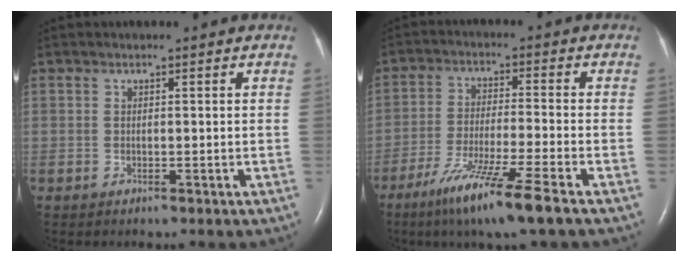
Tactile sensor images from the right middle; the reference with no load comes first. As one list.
[{"total": 10.8, "force": [-6.9, -1.1, 8.2], "torque": [-0.158, -0.038, -0.126]}]